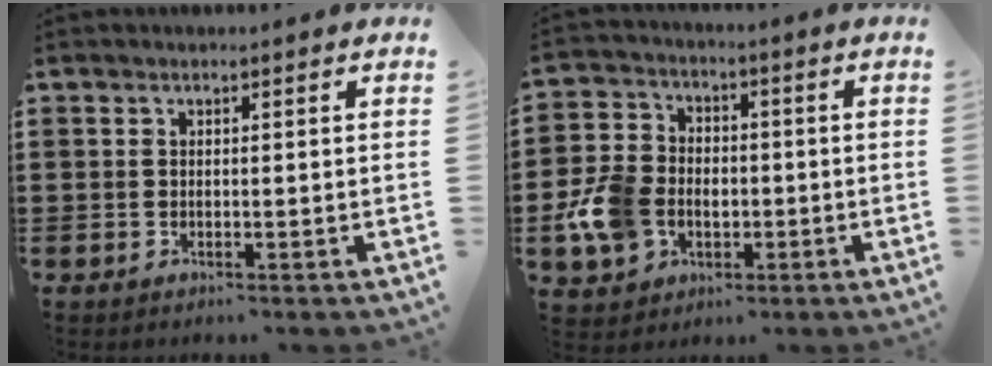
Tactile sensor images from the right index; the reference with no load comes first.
{"total": 8.6, "force": [-2.1, 7.0, 4.5], "torque": [-0.136, 0.011, -0.043]}